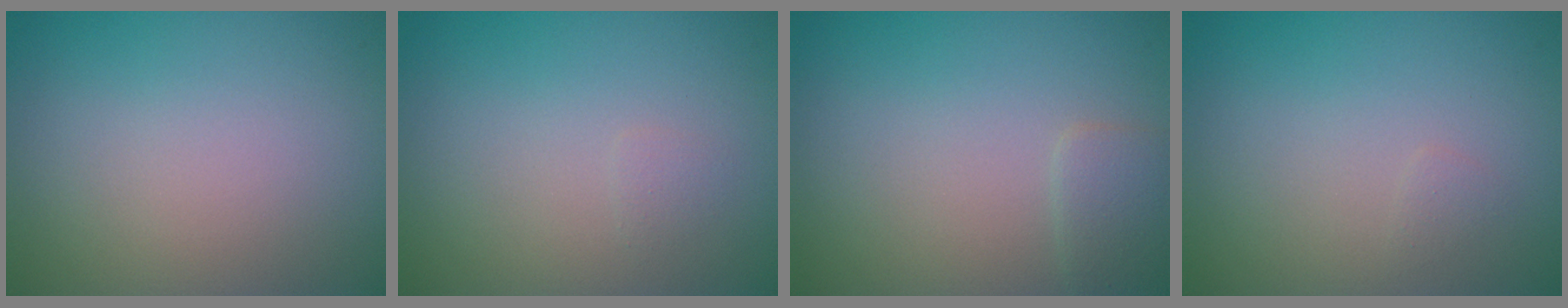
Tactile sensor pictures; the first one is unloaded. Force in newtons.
{"total": 0.5, "press": 0.5, "slide": 0.1}
{"total": 1.5, "press": 1.5, "slide": 0.1}
{"total": 0.5, "press": 0.5, "slide": 0.0}